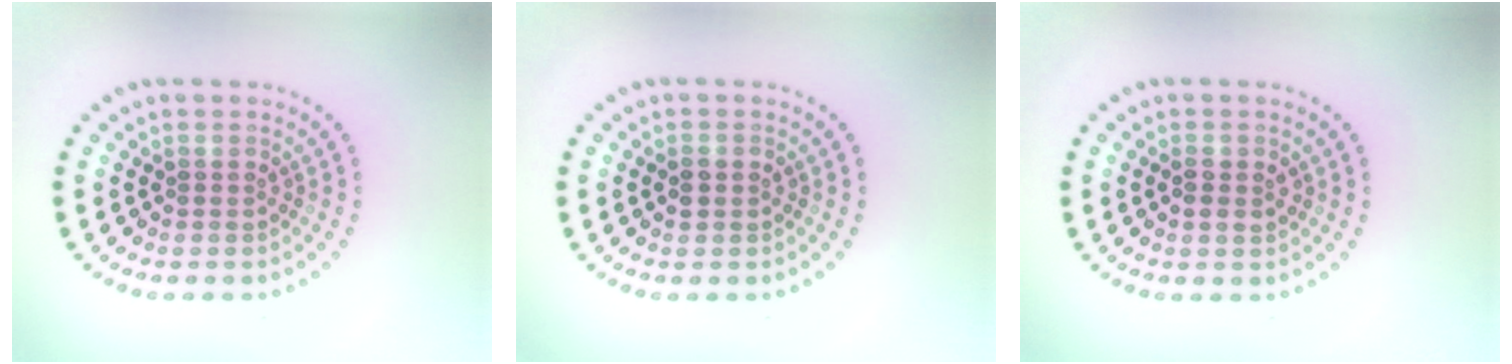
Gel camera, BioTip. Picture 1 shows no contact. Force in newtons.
{"total": 1.4, "press": 1.4, "slide": 0.2}
{"total": 1.5, "press": 1.5, "slide": 0.3}